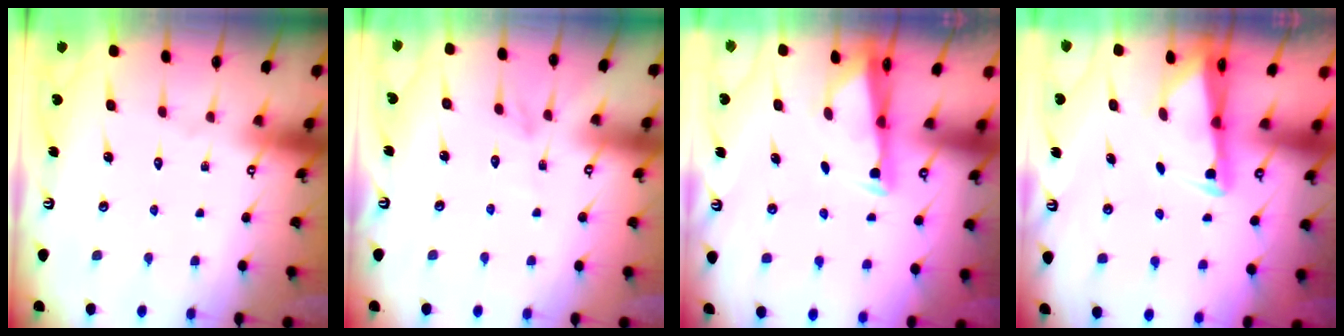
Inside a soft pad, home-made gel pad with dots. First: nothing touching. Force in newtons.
{"total": 2.8, "press": 2.8, "slide": 0.3}
{"total": 2.7, "press": 2.6, "slide": 0.7}
{"total": 2.4, "press": 2.3, "slide": 0.5}